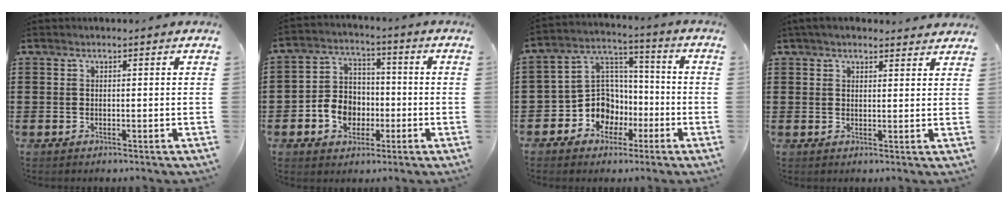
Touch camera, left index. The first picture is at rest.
{"total": 6.9, "force": [-2.4, 5.8, 2.8], "torque": [-0.074, 0.019, -0.046]}
{"total": 9.4, "force": [-3.6, 8.4, 2.4], "torque": [-0.085, 0.011, -0.064]}
{"total": 2.8, "force": [2.5, 0.8, 1.0], "torque": [-0.025, 0.002, 0.048]}